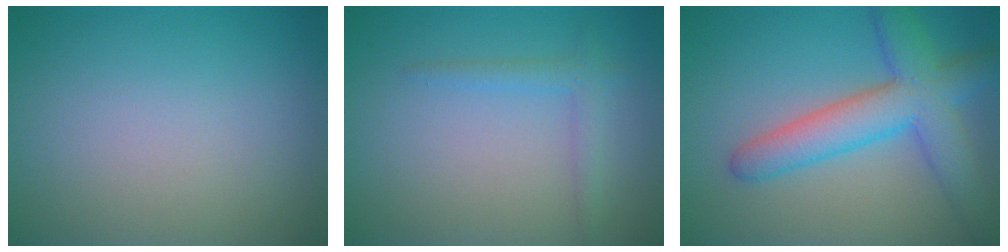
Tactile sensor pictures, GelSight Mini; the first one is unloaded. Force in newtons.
{"total": 1.7, "press": 1.7, "slide": 0.1}
{"total": 6.8, "press": 6.8, "slide": 0.1}